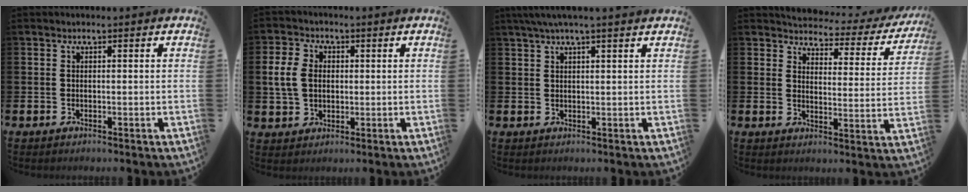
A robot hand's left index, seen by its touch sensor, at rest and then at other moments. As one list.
[{"total": 5.5, "force": [1.1, 4.2, 3.3], "torque": [-0.064, 0.010, 0.015]}, {"total": 3.1, "force": [2.5, -0.1, 1.9], "torque": [-0.048, 0.002, 0.047]}, {"total": 3.7, "force": [3.5, 1.1, 0.7], "torque": [-0.025, -0.036, 0.050]}]